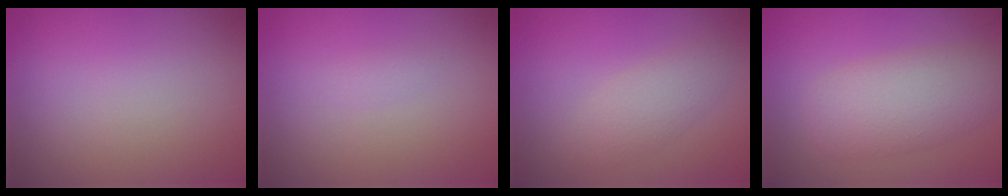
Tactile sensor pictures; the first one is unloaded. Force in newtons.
{"total": 0.6, "press": 0.6, "slide": 0.0}
{"total": 2.4, "press": 2.4, "slide": 0.1}
{"total": 4.9, "press": 4.9, "slide": 0.1}